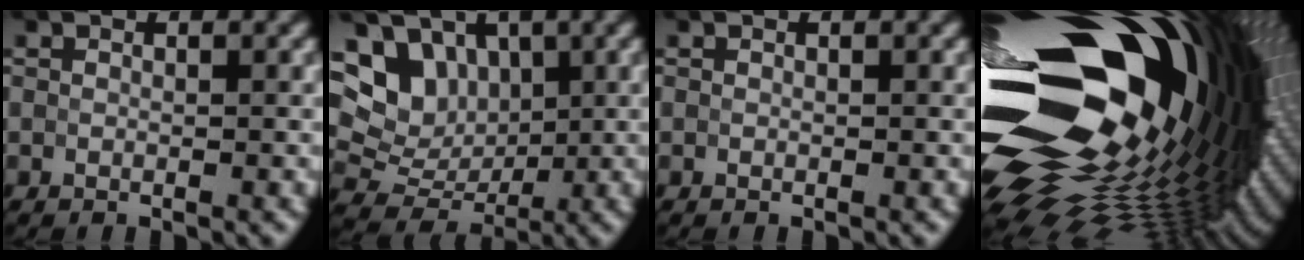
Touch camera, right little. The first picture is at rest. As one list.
[{"total": 8.4, "force": [3.3, 6.6, 4.1], "torque": [-0.064, 0.021, 0.045]}, {"total": 0.0}, {"total": 21.8, "force": [3.6, 11.5, 18.1], "torque": [-0.315, -0.023, 0.051]}]